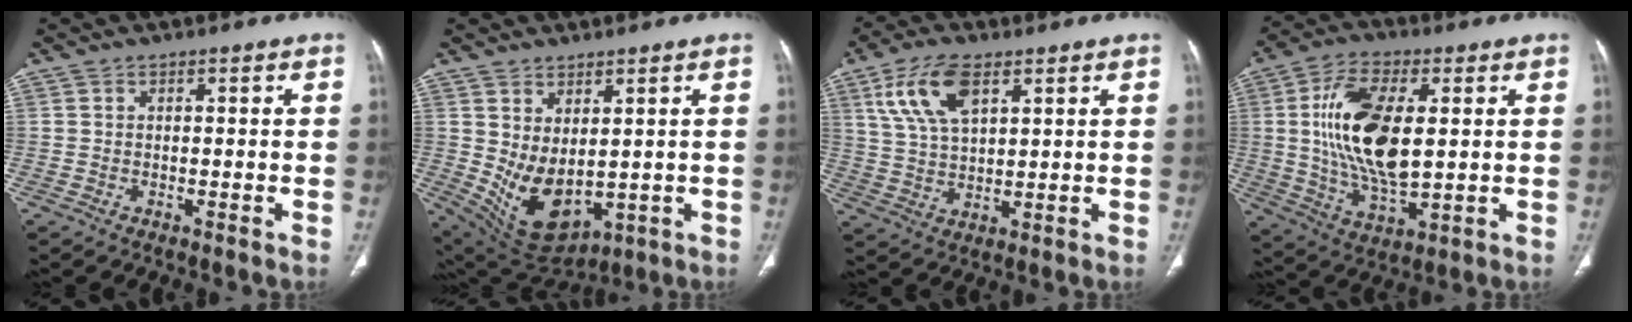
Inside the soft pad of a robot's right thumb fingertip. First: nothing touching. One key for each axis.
{"total": 11.1, "fx": 0.6, "fy": 6.4, "fz": 9.0, "tx": -0.149, "ty": -0.022, "tz": 0.047}
{"total": 11.0, "fx": 5.1, "fy": 5.5, "fz": 8.1, "tx": -0.155, "ty": -0.008, "tz": 0.101}
{"total": 17.5, "fx": 2.3, "fy": 8.4, "fz": 15.2, "tx": -0.280, "ty": -0.013, "tz": 0.045}